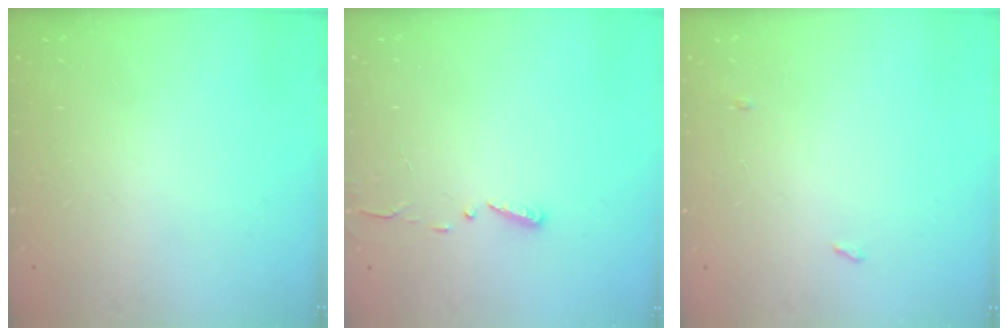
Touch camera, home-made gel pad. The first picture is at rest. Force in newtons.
{"total": 3.0, "press": 2.9, "slide": 0.3}
{"total": 6.9, "press": 2.8, "slide": 6.3}